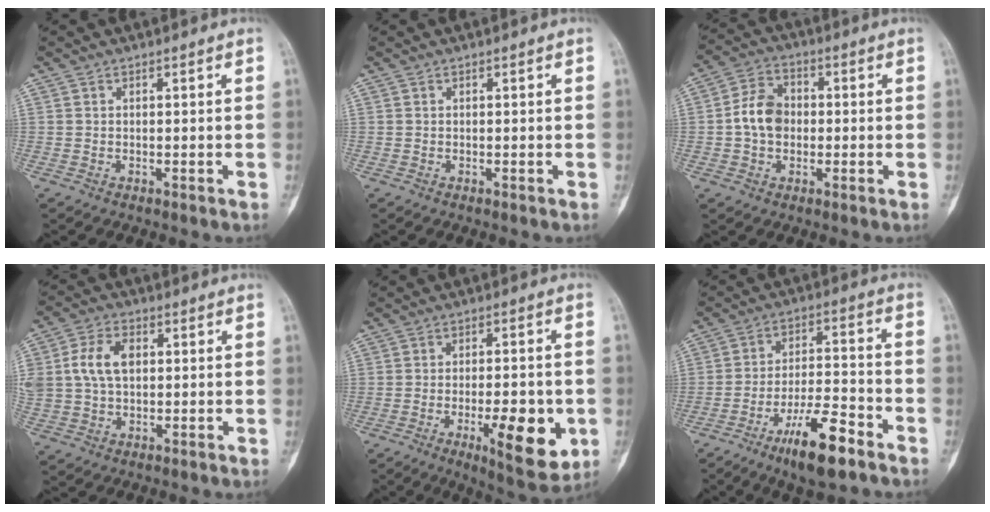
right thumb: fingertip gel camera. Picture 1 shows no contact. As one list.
[{"total": 0.0}, {"total": 7.9, "force": [-0.4, 6.0, 5.1], "torque": [-0.077, 0.020, -0.016]}, {"total": 10.8, "force": [1.3, 7.2, 7.9], "torque": [-0.150, 0.022, 0.023]}, {"total": 13.4, "force": [-4.0, 4.7, 11.9], "torque": [-0.154, 0.000, -0.049]}, {"total": 12.5, "force": [-7.8, 3.4, 9.2], "torque": [-0.159, 0.049, -0.133]}]